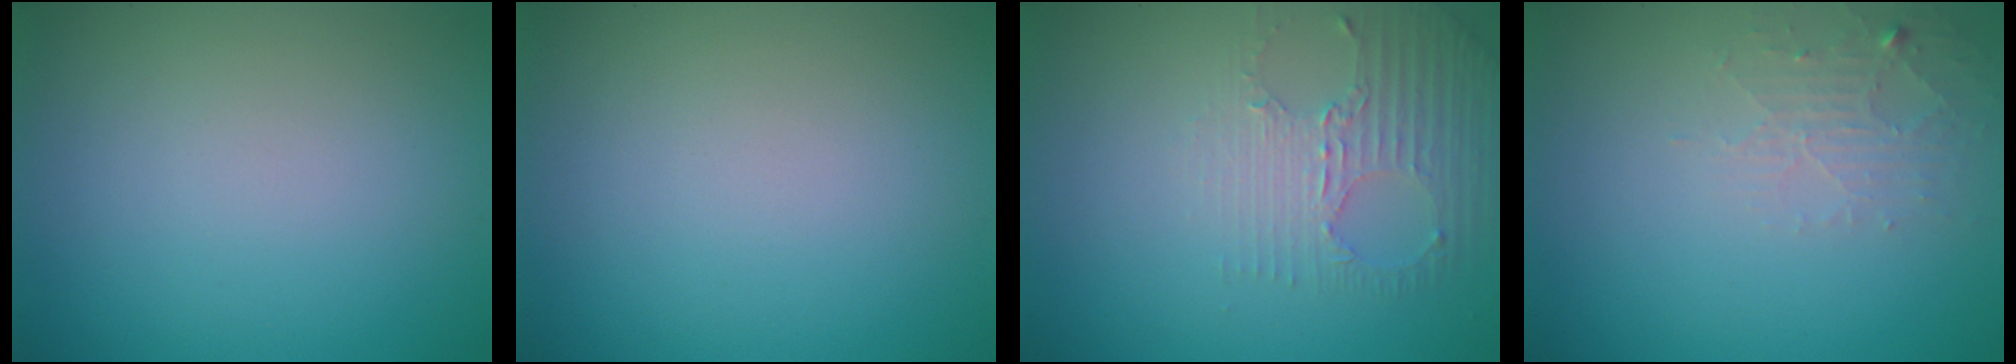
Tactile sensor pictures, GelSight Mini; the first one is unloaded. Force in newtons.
{"total": 0.0}
{"total": 2.9, "press": 2.3, "slide": 1.8}
{"total": 1.9, "press": 1.9, "slide": 0.3}